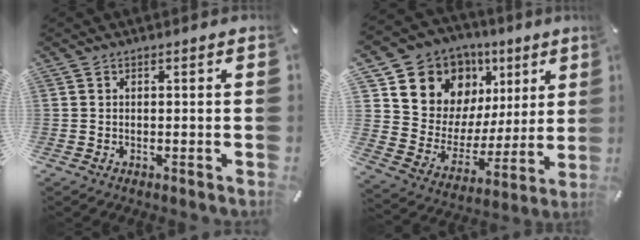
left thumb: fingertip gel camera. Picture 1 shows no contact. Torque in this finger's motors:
{"motor_torque": [1.58, 1.58, 1.34, -1.43, 0.13]}